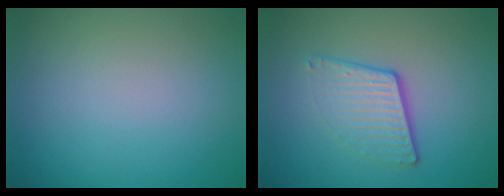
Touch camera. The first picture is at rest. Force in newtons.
{"total": 4.0, "press": 2.7, "slide": 2.9}